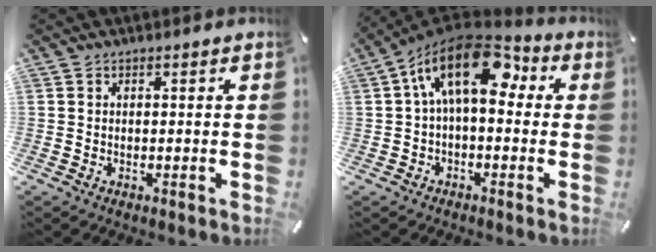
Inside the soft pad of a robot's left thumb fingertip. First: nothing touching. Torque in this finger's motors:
{"motor_torque": [0.21, 1.29, 1.65, -1.12, 0.55]}